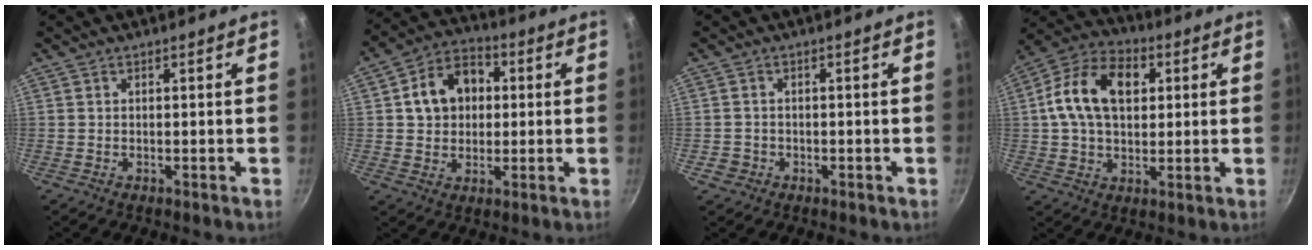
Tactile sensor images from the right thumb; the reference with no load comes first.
{"total": 11.5, "force": [1.9, 9.1, 6.8], "torque": [-0.081, 0.020, 0.020]}
{"total": 2.2, "force": [-0.9, 1.9, 0.6], "torque": [-0.005, 0.010, -0.011]}
{"total": 15.5, "force": [3.3, 10.5, 10.9], "torque": [-0.168, 0.017, 0.041]}